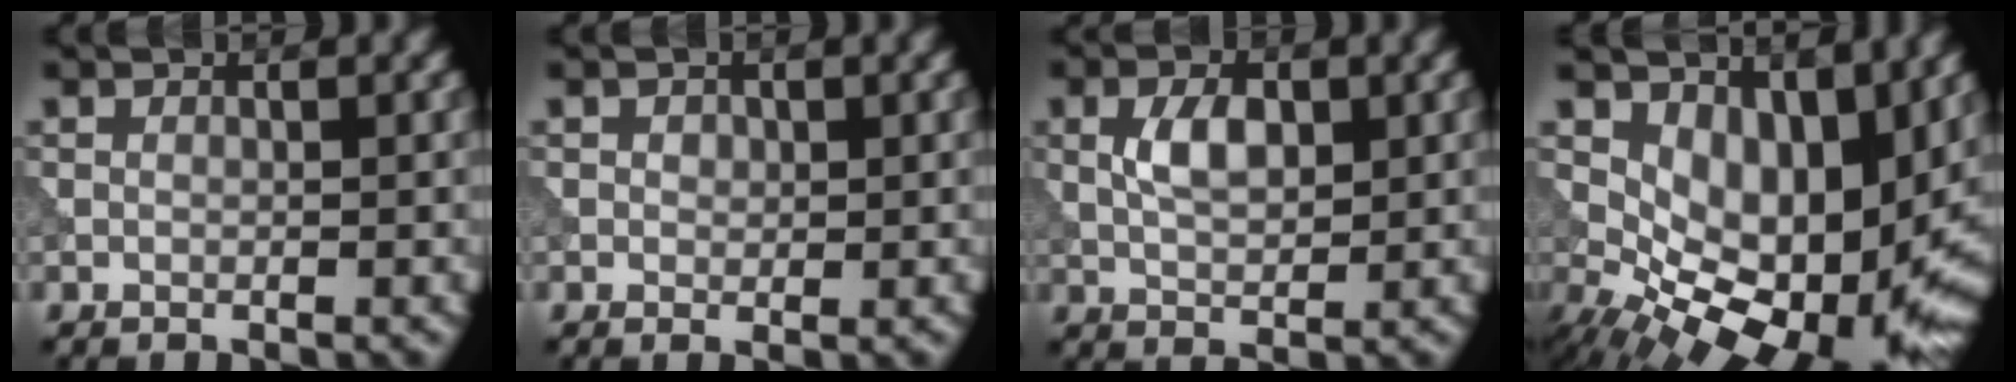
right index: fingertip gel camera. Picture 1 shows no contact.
{"total": 0.9, "force": [0.2, 0.7, 0.6], "torque": [-0.010, -0.003, 0.003]}
{"total": 3.3, "force": [0.4, 1.8, 2.7], "torque": [-0.057, 0.001, 0.009]}
{"total": 11.6, "force": [1.7, 6.2, 9.7], "torque": [-0.148, -0.027, 0.055]}